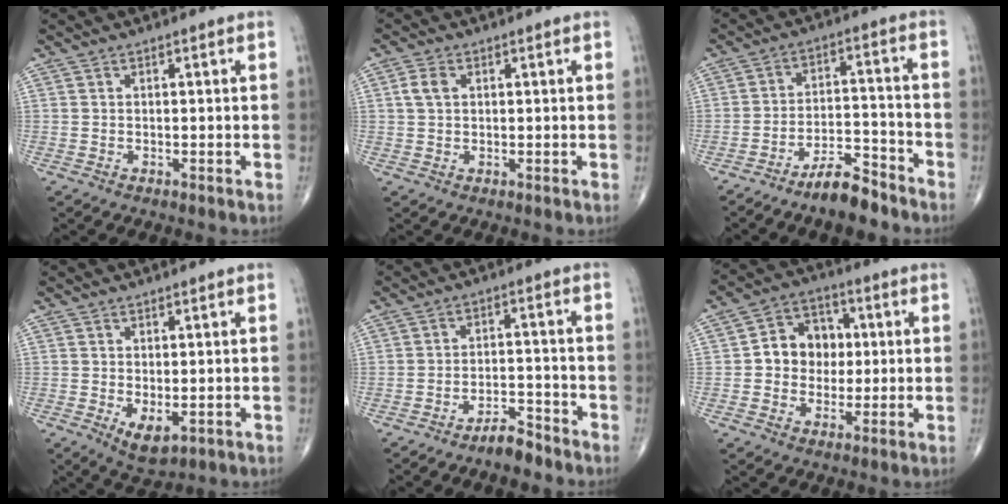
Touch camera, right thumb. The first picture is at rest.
{"total": 3.0, "force": [0.8, 2.1, 2.1], "torque": [-0.045, 0.006, 0.014]}
{"total": 8.2, "force": [-6.7, 2.3, 4.1], "torque": [-0.065, 0.056, -0.119]}
{"total": 4.5, "force": [-1.0, 2.3, 3.8], "torque": [-0.056, -0.012, -0.005]}
{"total": 4.7, "force": [-4.0, 1.3, 2.1], "torque": [-0.030, 0.032, -0.073]}
{"total": 9.9, "force": [0.6, 8.2, 5.5], "torque": [-0.042, 0.018, 0.000]}